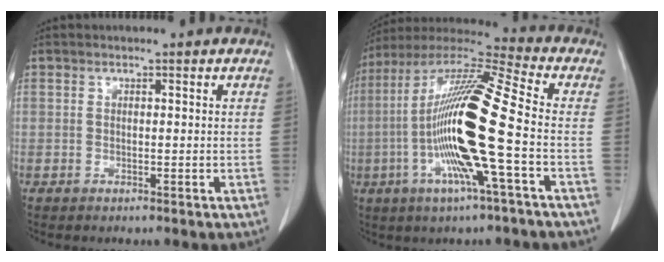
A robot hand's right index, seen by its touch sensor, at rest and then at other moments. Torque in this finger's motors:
{"motor_torque": [2.14, 0.00, 0.63, 0.21]}